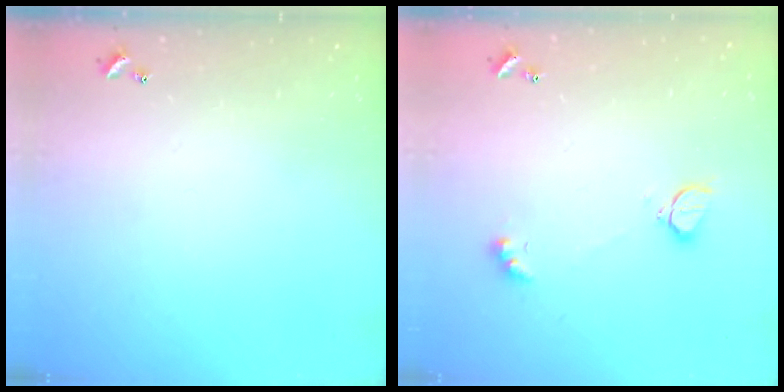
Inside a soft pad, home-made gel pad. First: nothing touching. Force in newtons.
{"total": 2.5, "press": 2.5, "slide": 0.6}